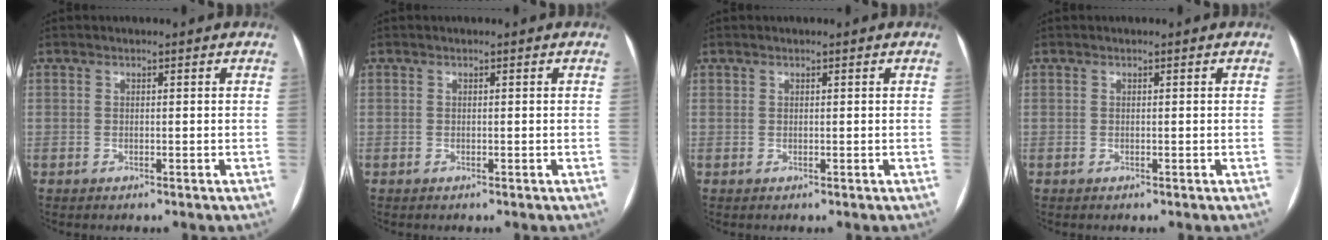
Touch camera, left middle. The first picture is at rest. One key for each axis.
{"total": 0.0}
{"total": 0.0}
{"total": 0.0}